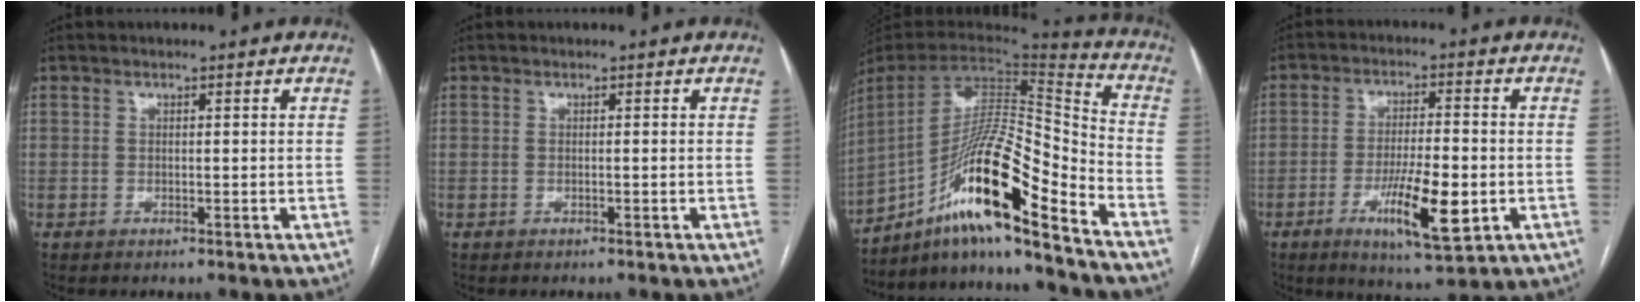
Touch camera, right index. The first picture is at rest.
{"total": 0.0}
{"total": 19.8, "force": [-13.2, 0.9, 14.7], "torque": [-0.279, 0.010, -0.237]}
{"total": 10.7, "force": [-3.6, 2.2, 9.8], "torque": [-0.172, -0.014, -0.052]}